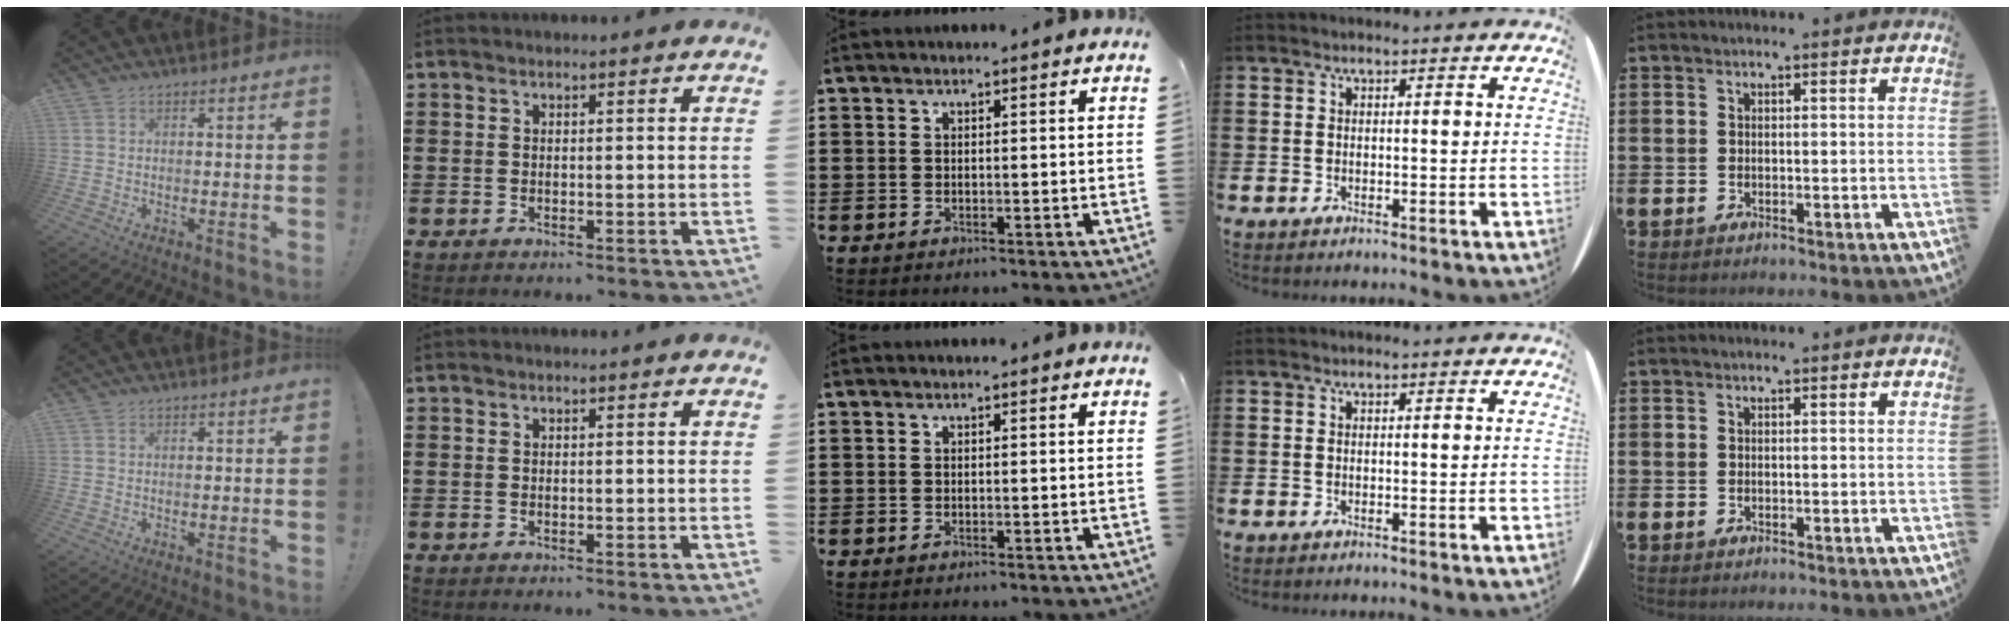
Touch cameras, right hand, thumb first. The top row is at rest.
{}